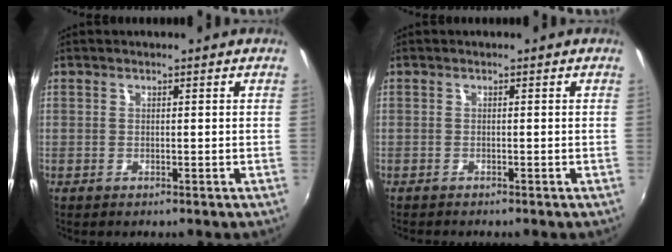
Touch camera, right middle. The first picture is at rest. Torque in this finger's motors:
{"motor_torque": [1.02, -1.11, 0.09, 0.05]}